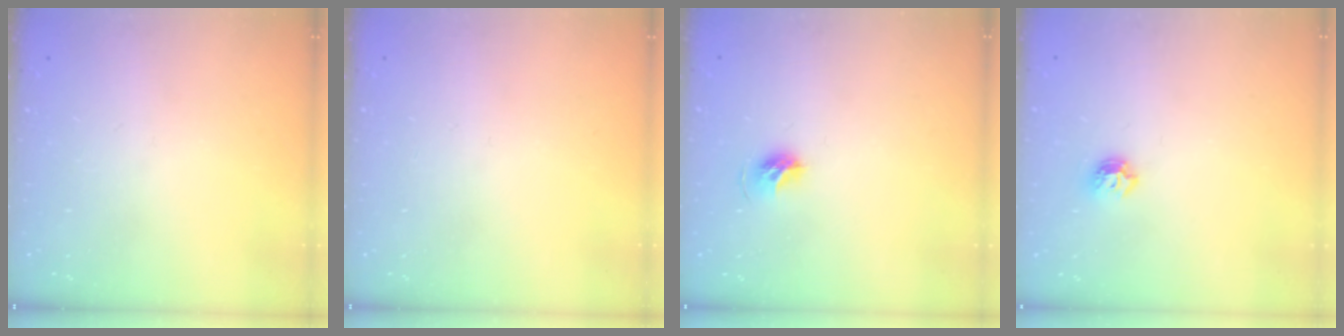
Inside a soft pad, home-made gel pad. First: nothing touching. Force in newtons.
{"total": 0.0}
{"total": 6.7, "press": 6.7, "slide": 0.9}
{"total": 5.2, "press": 5.1, "slide": 0.8}